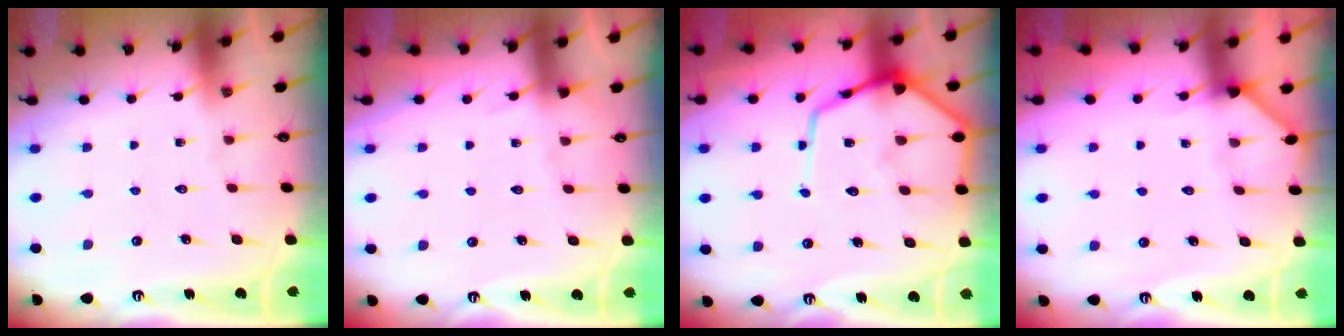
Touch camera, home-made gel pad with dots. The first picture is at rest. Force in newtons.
{"total": 1.9, "press": 1.9, "slide": 0.3}
{"total": 14.7, "press": 14.6, "slide": 1.6}
{"total": 3.3, "press": 3.3, "slide": 0.3}